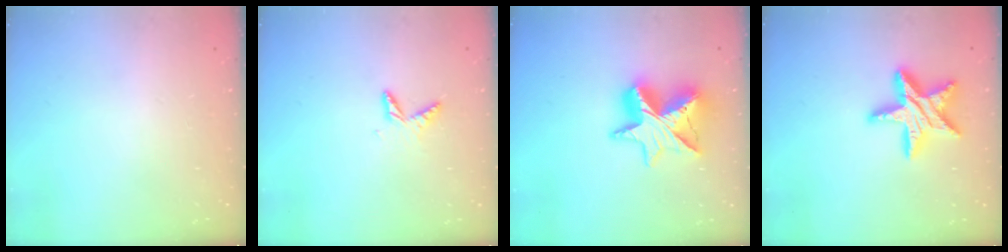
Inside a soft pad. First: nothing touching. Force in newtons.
{"total": 5.4, "press": 5.3, "slide": 0.5}
{"total": 14.6, "press": 14.6, "slide": 1.3}
{"total": 17.9, "press": 17.8, "slide": 1.7}